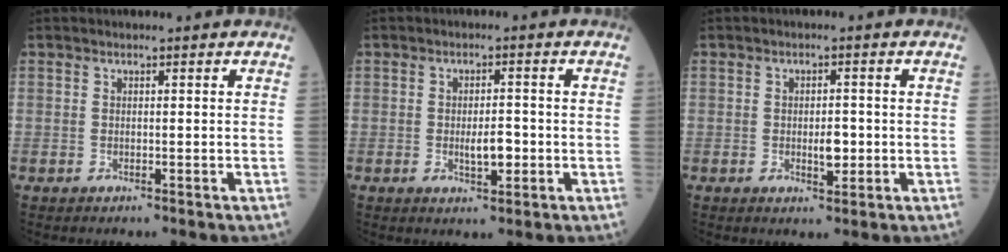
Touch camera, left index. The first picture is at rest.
{"total": 3.6, "force": [-1.0, 1.1, 3.2], "torque": [-0.055, -0.003, -0.015]}
{"total": 2.8, "force": [-0.7, 1.2, 2.5], "torque": [-0.038, -0.003, -0.008]}